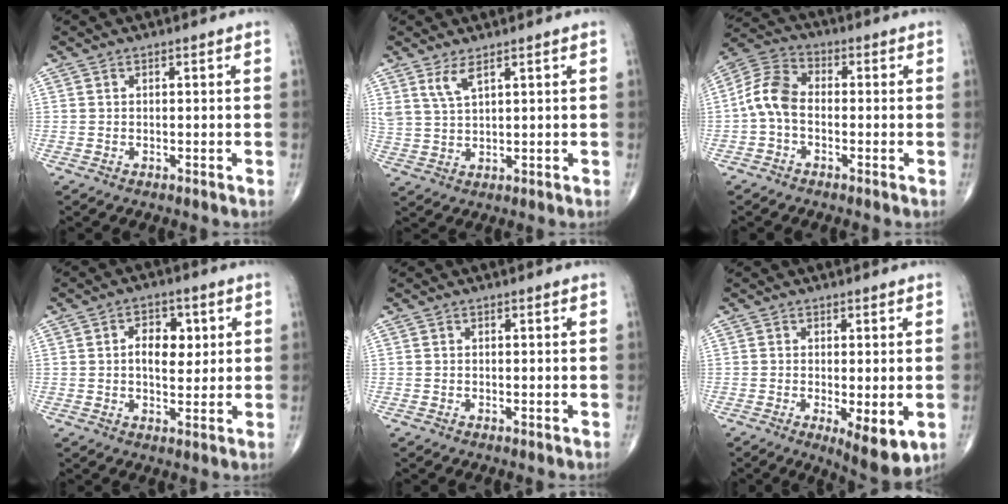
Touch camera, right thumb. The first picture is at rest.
{"total": 4.1, "force": [2.6, 1.1, 2.9], "torque": [-0.066, -0.016, 0.061]}
{"total": 7.6, "force": [-1.3, 5.0, 5.7], "torque": [-0.111, 0.025, -0.041]}
{"total": 6.8, "force": [1.3, 4.3, 5.2], "torque": [-0.051, -0.002, 0.017]}
{"total": 0.0}
{"total": 7.8, "force": [-2.1, 2.5, 7.0], "torque": [-0.101, -0.021, -0.027]}